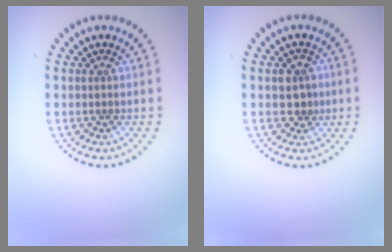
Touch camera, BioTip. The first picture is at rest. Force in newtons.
{"total": 2.1, "press": 2.0, "slide": 0.7}